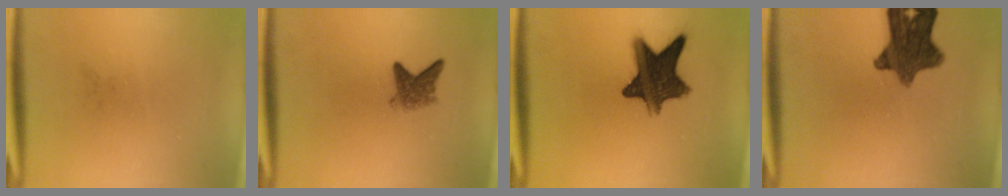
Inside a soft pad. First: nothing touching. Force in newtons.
{"total": 3.1}
{"total": 12.2}
{"total": 10.6}